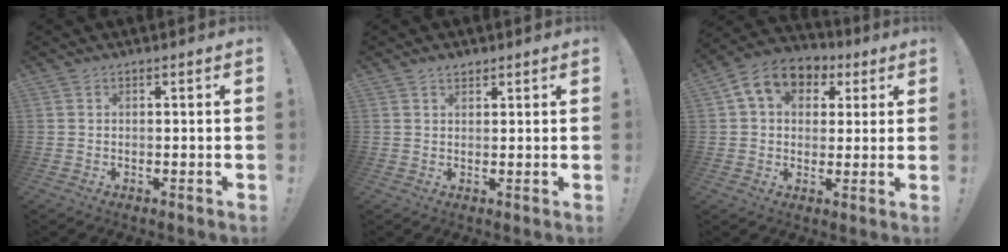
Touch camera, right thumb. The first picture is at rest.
{"total": 1.9, "force": [1.5, 0.9, 0.7], "torque": [-0.003, -0.008, 0.026]}
{"total": 11.4, "force": [4.2, 8.6, 6.3], "torque": [-0.098, -0.005, 0.084]}